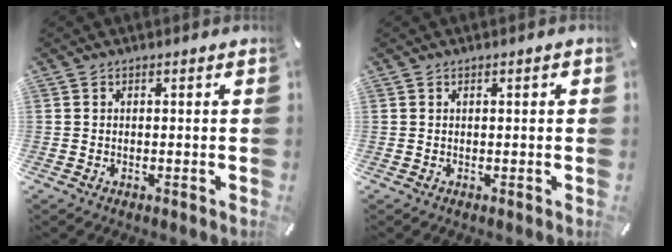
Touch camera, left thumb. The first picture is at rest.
{"total": 1.0, "force": [0.2, 0.4, 0.9], "torque": [-0.017, 0.004, 0.002]}